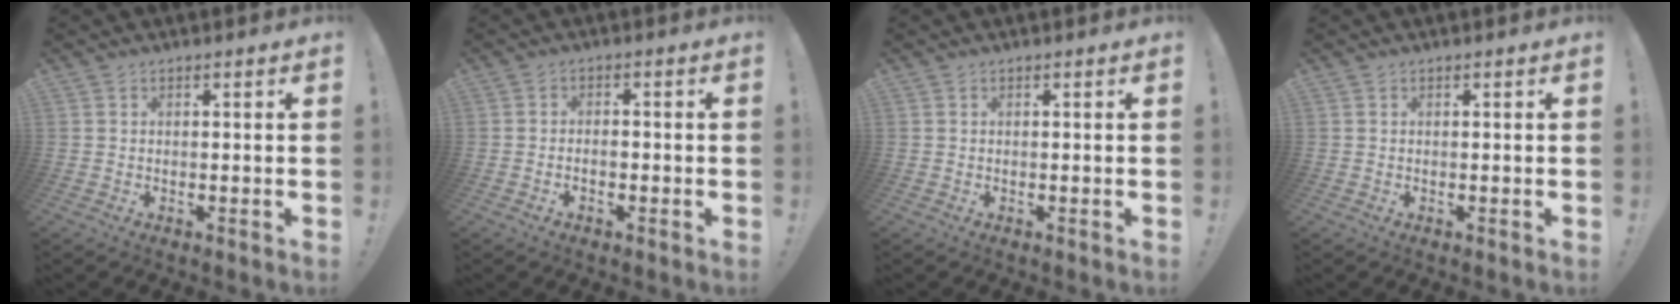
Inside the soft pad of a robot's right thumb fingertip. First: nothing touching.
{"total": 1.9, "force": [-1.3, 0.9, 1.0], "torque": [-0.022, 0.009, -0.021]}
{"total": 0.0}
{"total": 0.0}